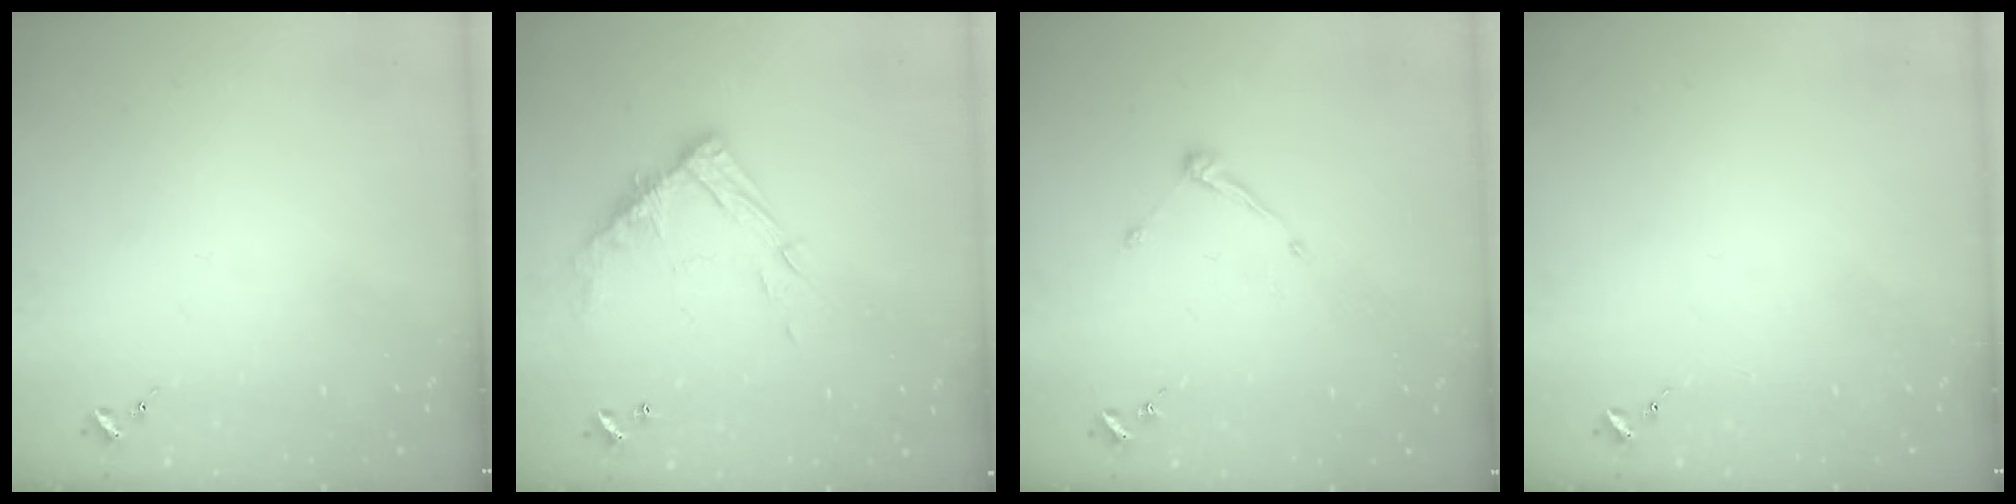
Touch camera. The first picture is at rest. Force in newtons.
{"total": 13.1, "press": 13.1, "slide": 1.1}
{"total": 6.6, "press": 6.6, "slide": 0.5}
{"total": 0.0}